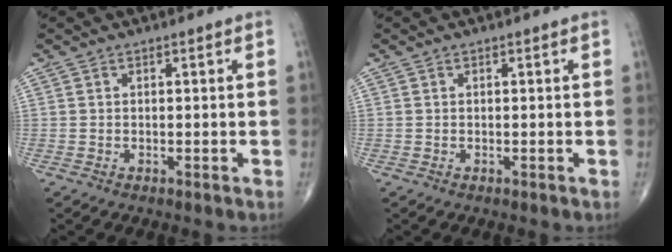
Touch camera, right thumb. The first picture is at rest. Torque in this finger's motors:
{"motor_torque": [0.00, 0.00, 0.00, 0.02, -0.01]}